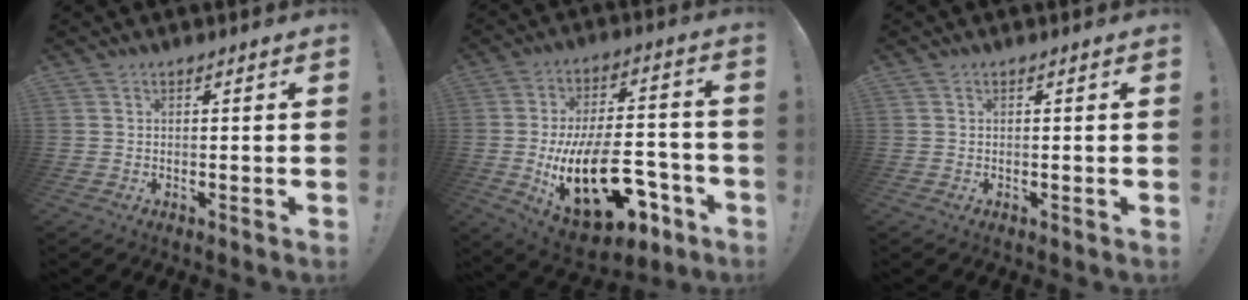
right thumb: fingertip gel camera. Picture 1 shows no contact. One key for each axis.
{"total": 23.9, "fx": -7.5, "fy": 12.2, "fz": 19.1, "tx": -0.330, "ty": 0.045, "tz": -0.108}
{"total": 0.0}